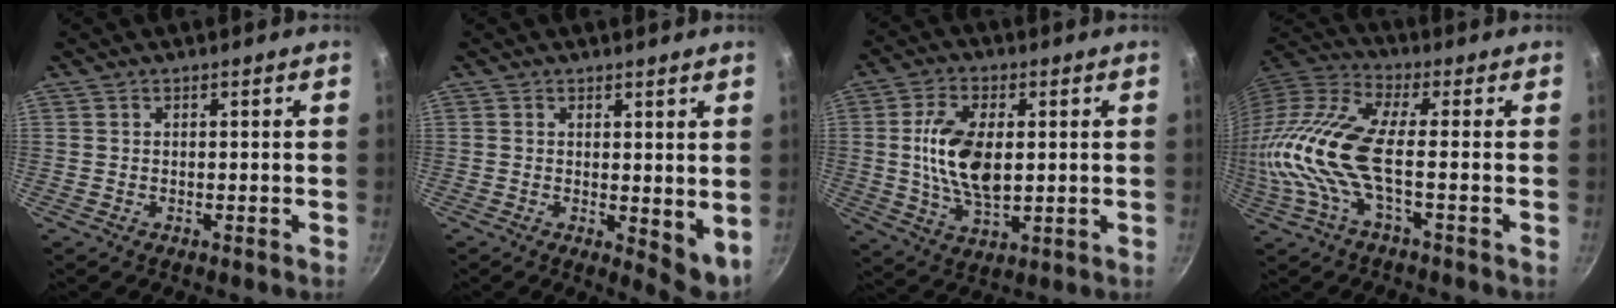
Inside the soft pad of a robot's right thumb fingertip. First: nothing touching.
{"total": 4.5, "force": [0.3, 1.7, 4.2], "torque": [-0.055, -0.015, 0.005]}
{"total": 12.6, "force": [1.2, 6.7, 10.6], "torque": [-0.193, -0.003, 0.024]}
{"total": 17.3, "force": [-1.8, 5.9, 16.1], "torque": [-0.356, 0.012, -0.053]}